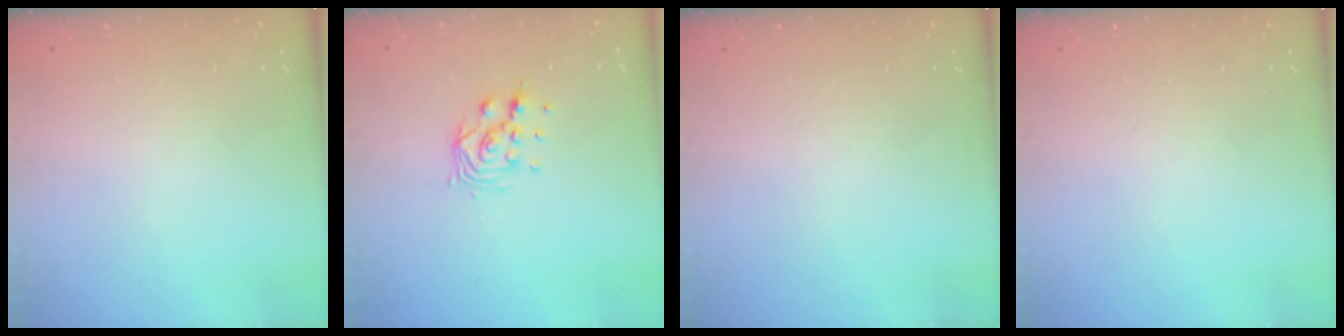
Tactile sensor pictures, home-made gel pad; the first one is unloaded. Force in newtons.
{"total": 8.2, "press": 8.1, "slide": 0.5}
{"total": 0.0}
{"total": 0.0}